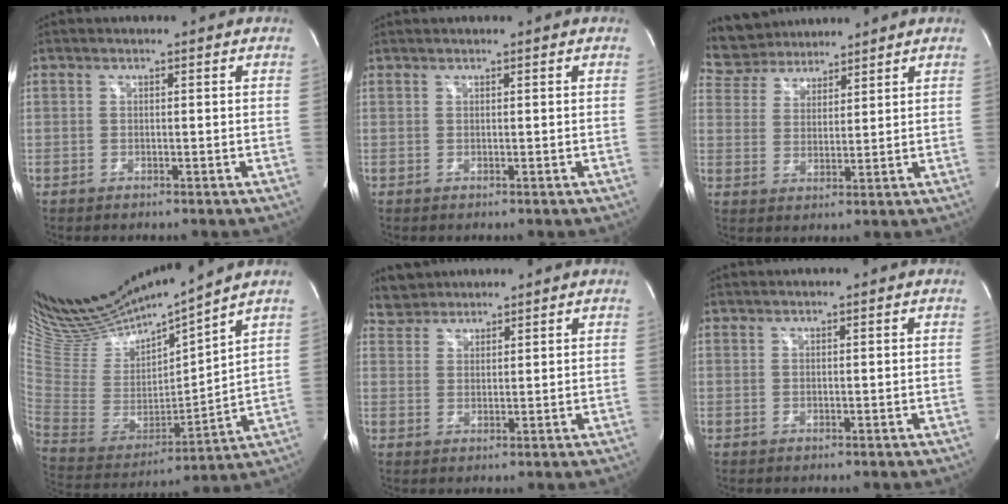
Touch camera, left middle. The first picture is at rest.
{"total": 0.9, "force": [0.8, -0.1, 0.2], "torque": [-0.009, 0.014, 0.022]}
{"total": 7.5, "force": [7.0, 2.7, 0.5], "torque": [-0.019, 0.025, 0.131]}
{"total": 19.4, "force": [17.9, 0.7, 7.4], "torque": [-0.152, -0.033, 0.344]}
{"total": 3.9, "force": [3.7, 1.3, -0.3], "torque": [-0.002, 0.022, 0.070]}
{"total": 1.2, "force": [1.2, -0.1, 0.3], "torque": [-0.009, 0.014, 0.028]}